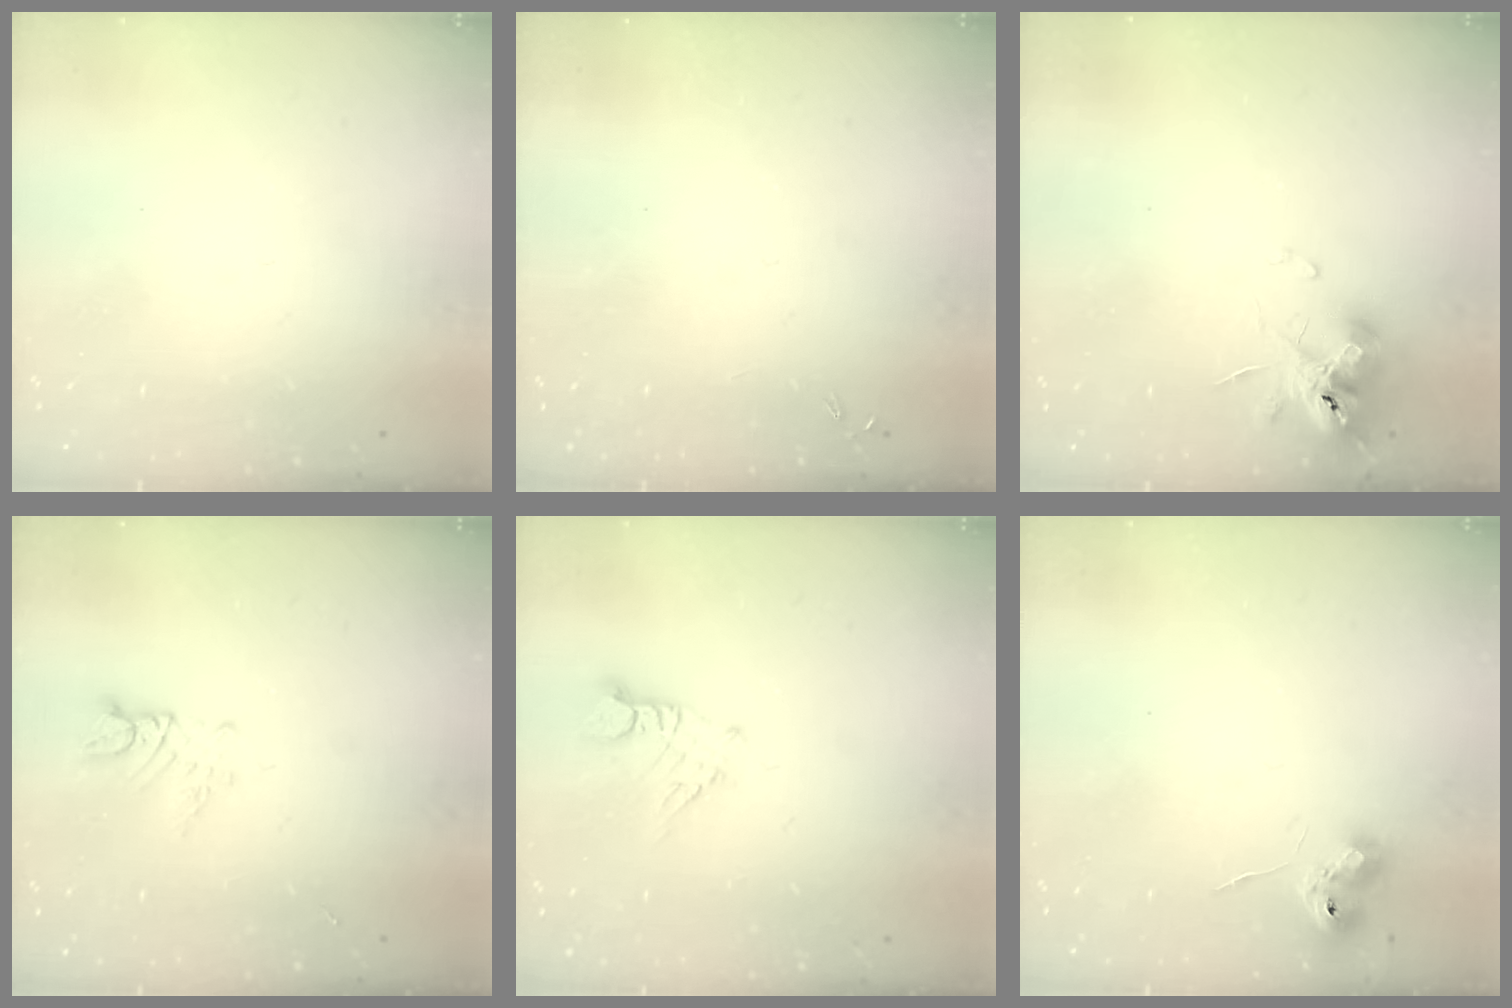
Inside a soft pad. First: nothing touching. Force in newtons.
{"total": 0.0}
{"total": 10.8, "press": 10.8, "slide": 0.6}
{"total": 2.8, "press": 2.8, "slide": 0.3}
{"total": 2.5, "press": 2.5, "slide": 0.3}
{"total": 7.1, "press": 7.1, "slide": 0.7}